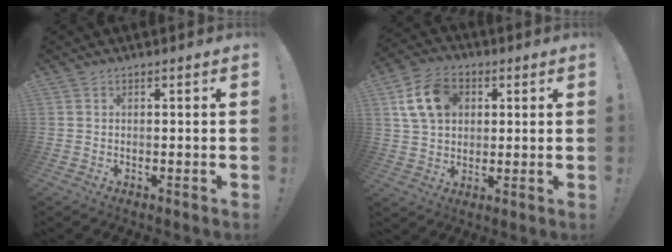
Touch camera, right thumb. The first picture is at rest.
{"total": 13.5, "force": [4.5, 10.0, 7.9], "torque": [-0.132, 0.001, 0.092]}